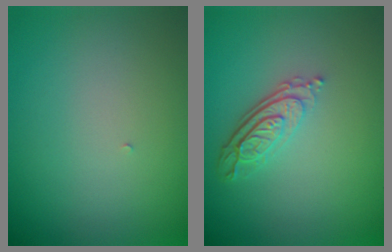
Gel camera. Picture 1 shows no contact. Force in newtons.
{"total": 3.7, "press": 2.7, "slide": 2.6}